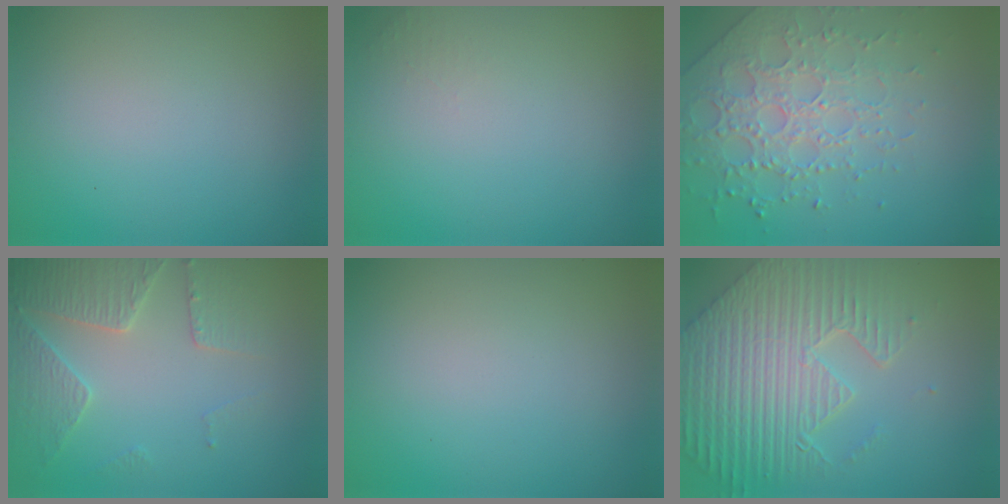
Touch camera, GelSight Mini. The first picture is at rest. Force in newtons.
{"total": 0.7, "press": 0.7, "slide": 0.1}
{"total": 4.5, "press": 4.3, "slide": 1.2}
{"total": 4.0, "press": 3.9, "slide": 0.7}
{"total": 0.0}
{"total": 9.4, "press": 6.5, "slide": 6.8}